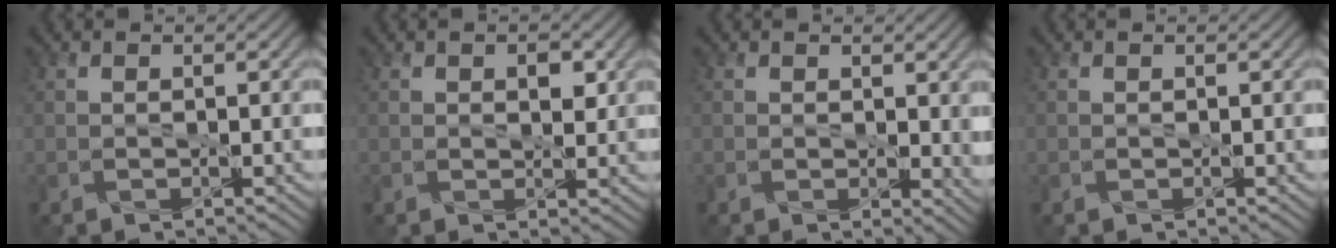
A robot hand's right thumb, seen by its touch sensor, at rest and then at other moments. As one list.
[{"total": 2.3, "force": [0.9, 1.3, 1.6], "torque": [-0.024, -0.007, 0.016]}, {"total": 2.3, "force": [0.6, 1.2, 1.8], "torque": [-0.022, -0.007, 0.012]}, {"total": 0.0}]